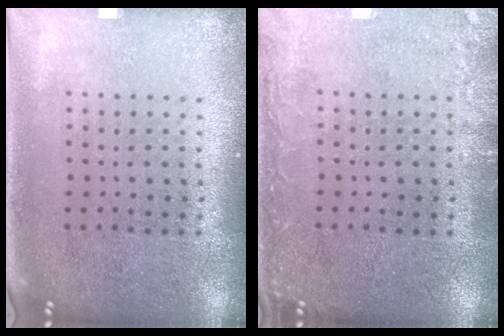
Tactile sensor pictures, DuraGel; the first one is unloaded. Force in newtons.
{"total": 2.4, "press": 2.4, "slide": 0.4}